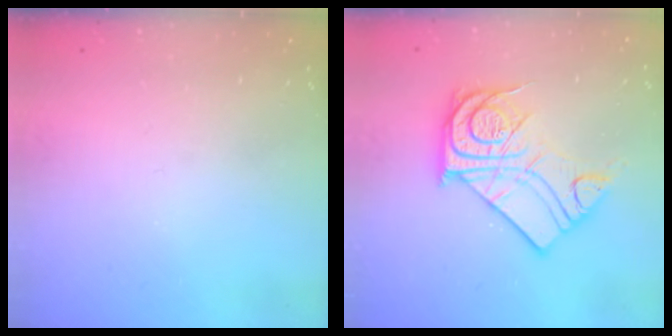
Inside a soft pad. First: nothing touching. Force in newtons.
{"total": 16.6, "press": 16.5, "slide": 1.4}